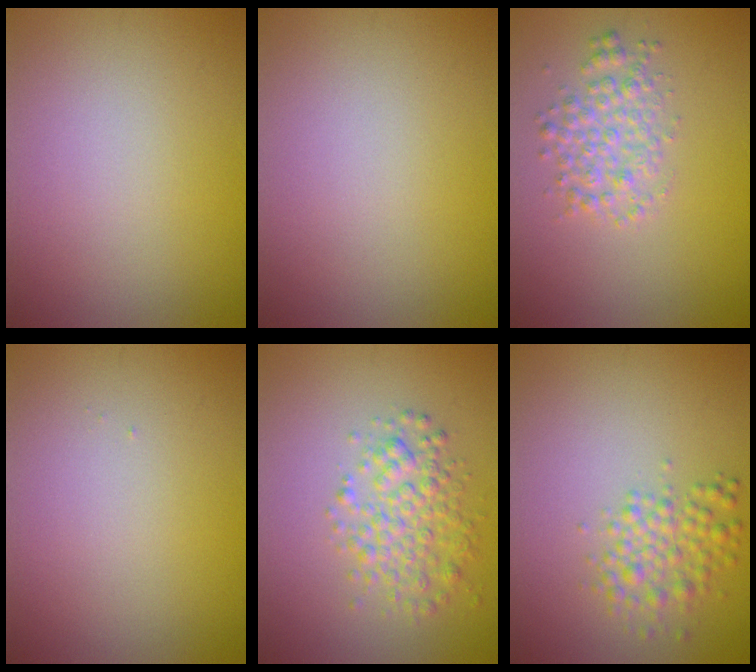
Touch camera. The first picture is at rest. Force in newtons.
{"total": 0.0}
{"total": 2.8, "press": 2.8, "slide": 0.1}
{"total": 0.0}
{"total": 3.5, "press": 3.5, "slide": 0.1}
{"total": 2.9, "press": 2.9, "slide": 0.0}